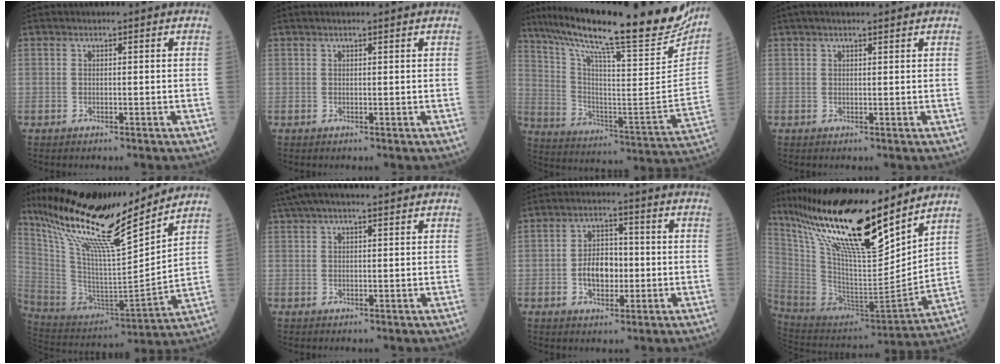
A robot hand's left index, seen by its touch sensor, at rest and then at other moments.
{"total": 1.3, "force": [1.1, -0.1, 0.7], "torque": [-0.009, 0.011, 0.021]}
{"total": 31.0, "force": [26.0, 2.5, 16.8], "torque": [-0.286, -0.063, 0.366]}
{"total": 4.0, "force": [3.4, 0.1, 2.2], "torque": [-0.029, 0.028, 0.052]}
{"total": 22.4, "force": [17.6, 1.7, 13.8], "torque": [-0.244, -0.007, 0.318]}
{"total": 8.6, "force": [7.3, 0.7, 4.5], "torque": [-0.079, 0.042, 0.110]}
{"total": 6.0, "force": [-0.9, 3.7, 4.6], "torque": [-0.090, 0.012, -0.016]}
{"total": 25.3, "force": [18.4, 4.1, 16.9], "torque": [-0.308, -0.006, 0.333]}